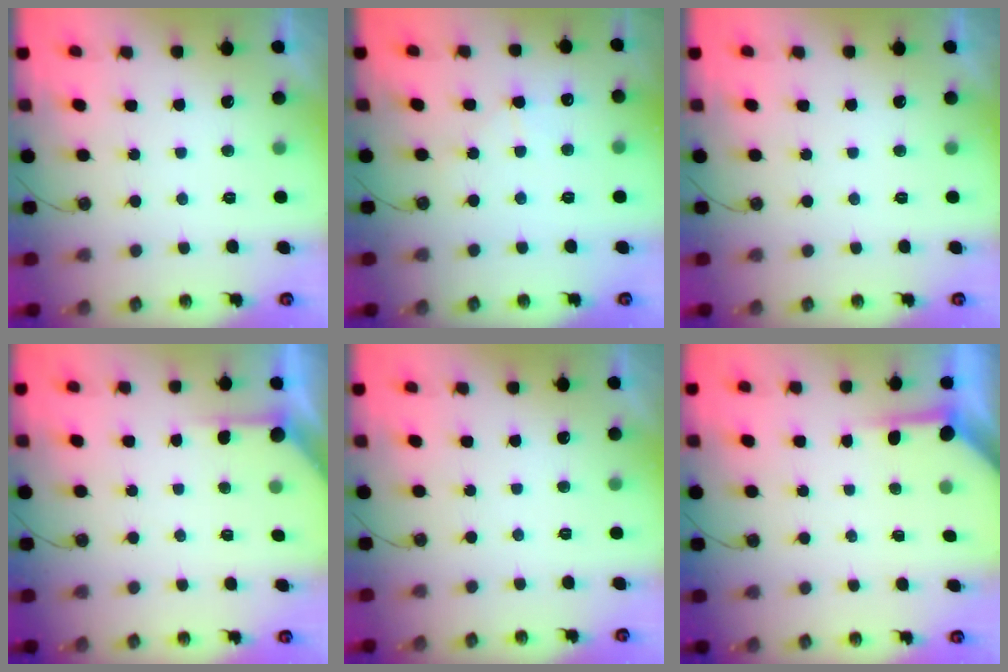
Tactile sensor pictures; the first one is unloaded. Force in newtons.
{"total": 3.2, "press": 3.1, "slide": 0.4}
{"total": 0.0}
{"total": 2.4, "press": 2.4, "slide": 0.3}
{"total": 0.0}
{"total": 3.6, "press": 3.5, "slide": 0.5}